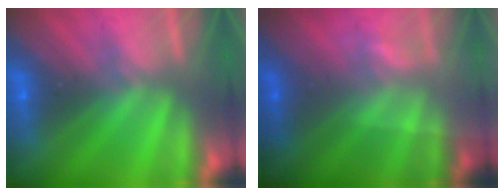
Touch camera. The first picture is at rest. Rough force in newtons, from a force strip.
{"total": 1.7}